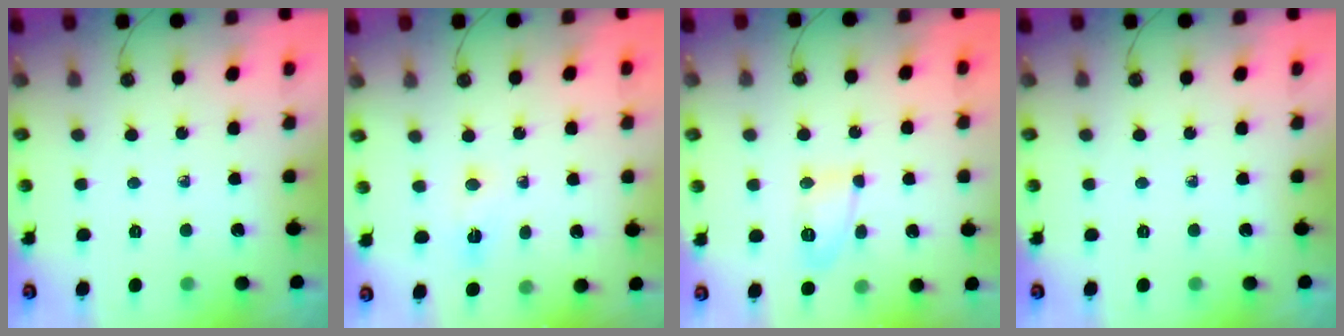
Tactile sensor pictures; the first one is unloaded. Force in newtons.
{"total": 2.6, "press": 1.3, "slide": 2.2}
{"total": 7.3, "press": 7.3, "slide": 0.5}
{"total": 0.0}